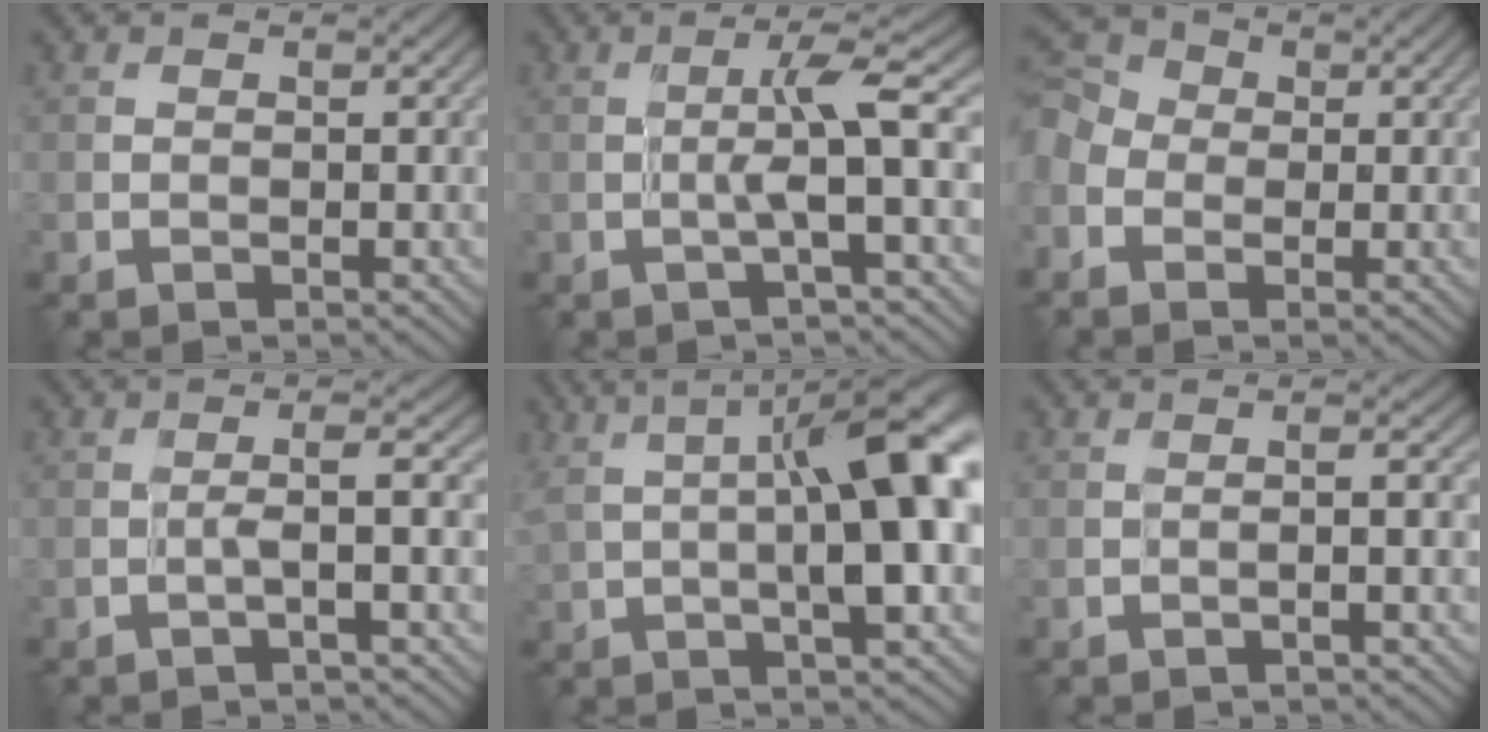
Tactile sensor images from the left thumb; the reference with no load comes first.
{"total": 4.6, "force": [-0.5, -0.1, 4.6], "torque": [-0.083, 0.015, -0.019]}
{"total": 5.8, "force": [-1.1, 4.7, 3.2], "torque": [-0.102, 0.004, -0.032]}
{"total": 2.7, "force": [-0.7, 0.1, 2.7], "torque": [-0.047, 0.011, -0.024]}
{"total": 13.3, "force": [2.2, 3.4, 12.7], "torque": [-0.180, 0.015, 0.036]}
{"total": 1.9, "force": [-0.4, 0.2, 1.9], "torque": [-0.029, 0.008, -0.015]}